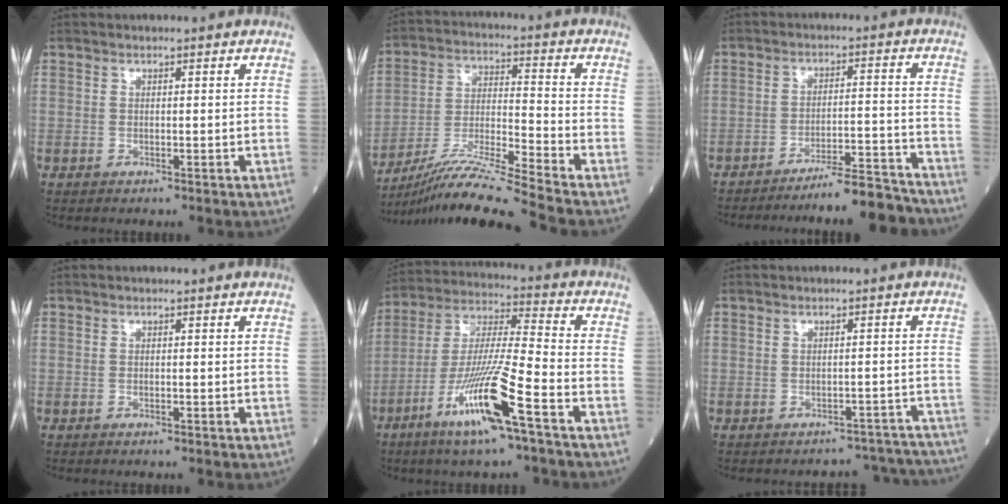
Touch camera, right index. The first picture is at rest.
{"total": 14.7, "force": [-12.8, -2.8, 6.8], "torque": [-0.122, -0.014, -0.225]}
{"total": 9.9, "force": [-9.4, -0.5, 3.0], "torque": [-0.026, 0.015, -0.150]}
{"total": 0.0}
{"total": 15.8, "force": [-7.9, -0.1, 13.7], "torque": [-0.280, -0.023, -0.149]}
{"total": 9.8, "force": [-9.5, 2.3, -0.6], "torque": [0.027, 0.038, -0.091]}